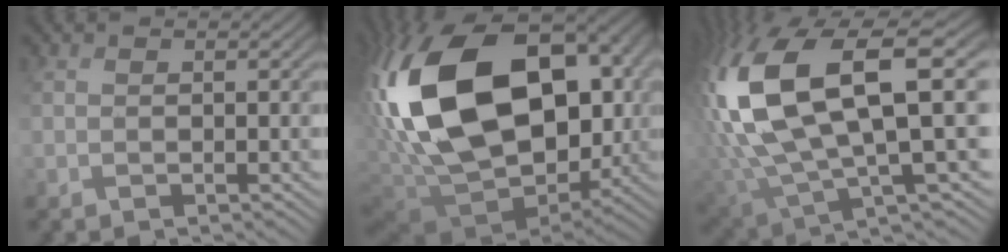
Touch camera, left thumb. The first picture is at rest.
{"total": 21.8, "force": [2.1, 13.8, 16.8], "torque": [-0.399, -0.008, 0.056]}
{"total": 17.5, "force": [4.1, 7.3, 15.3], "torque": [-0.365, -0.009, 0.088]}